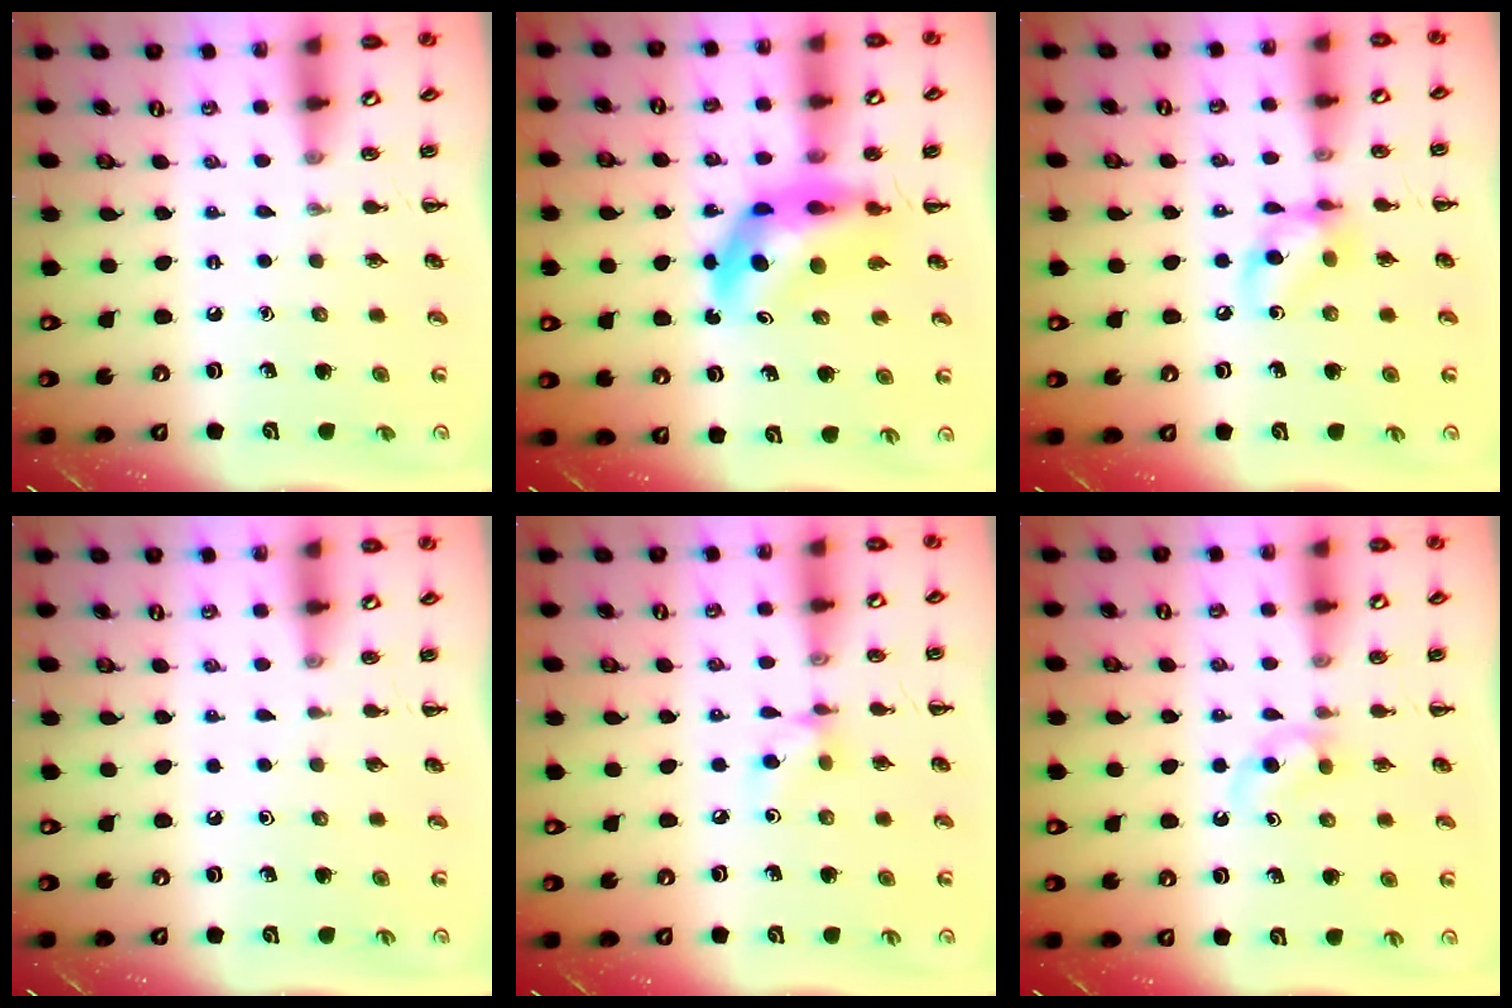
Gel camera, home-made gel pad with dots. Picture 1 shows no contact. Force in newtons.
{"total": 9.5, "press": 9.0, "slide": 3.2}
{"total": 9.1, "press": 9.1, "slide": 0.9}
{"total": 0.0}
{"total": 5.7, "press": 5.6, "slide": 0.5}
{"total": 3.7, "press": 3.5, "slide": 1.1}